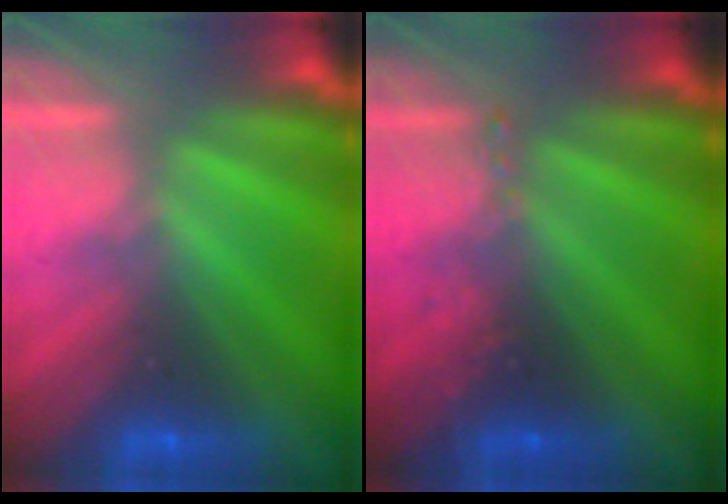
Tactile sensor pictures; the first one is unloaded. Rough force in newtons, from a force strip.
{"total": 2.5}